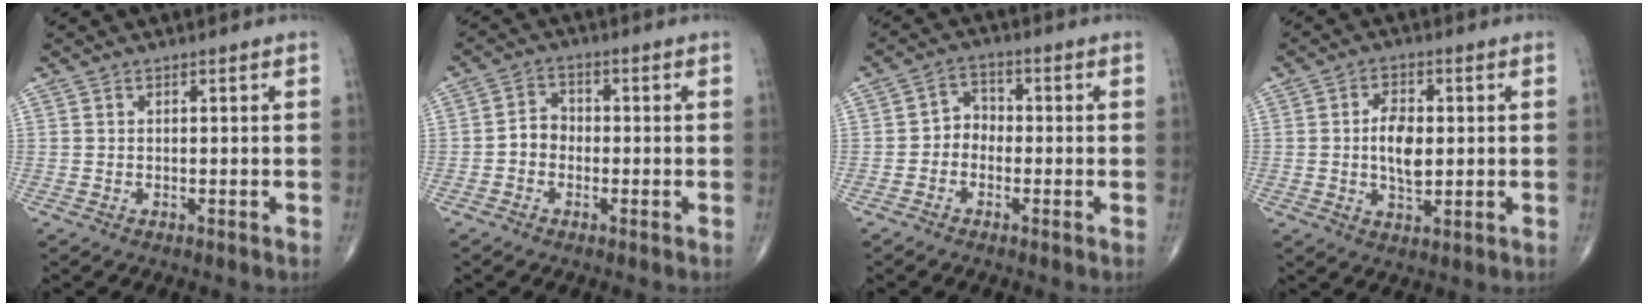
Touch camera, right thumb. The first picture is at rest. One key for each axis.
{"total": 3.8, "fx": -1.1, "fy": 3.1, "fz": 1.8, "tx": -0.017, "ty": 0.017, "tz": -0.029}
{"total": 3.8, "fx": -1.4, "fy": 3.1, "fz": 1.7, "tx": -0.005, "ty": 0.021, "tz": -0.040}
{"total": 7.2, "fx": 0.2, "fy": 3.9, "fz": 6.0, "tx": -0.097, "ty": -0.002, "tz": 0.001}